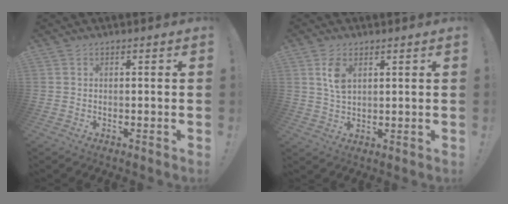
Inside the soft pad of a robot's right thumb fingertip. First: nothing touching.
{"total": 5.5, "force": [2.3, 3.0, 4.0], "torque": [-0.067, -0.005, 0.041]}